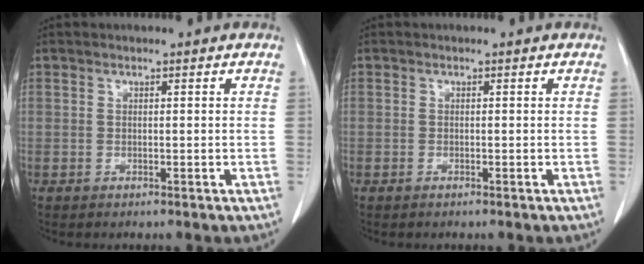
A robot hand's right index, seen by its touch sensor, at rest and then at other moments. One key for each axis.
{"total": 0.0}